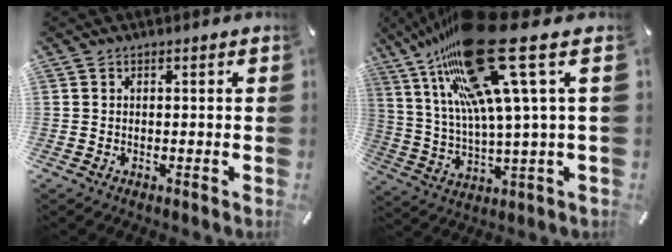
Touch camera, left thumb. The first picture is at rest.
{"total": 25.6, "force": [12.7, 6.9, 21.1], "torque": [-0.402, -0.068, 0.204]}